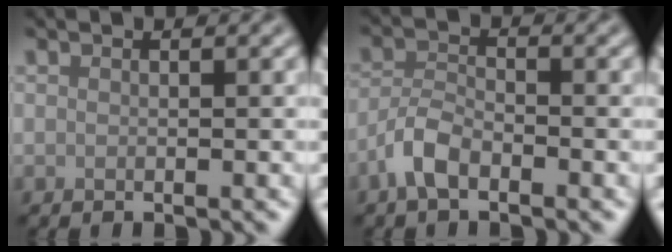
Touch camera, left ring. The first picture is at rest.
{"total": 3.0, "force": [-1.9, 1.2, 1.9], "torque": [-0.039, 0.006, -0.047]}